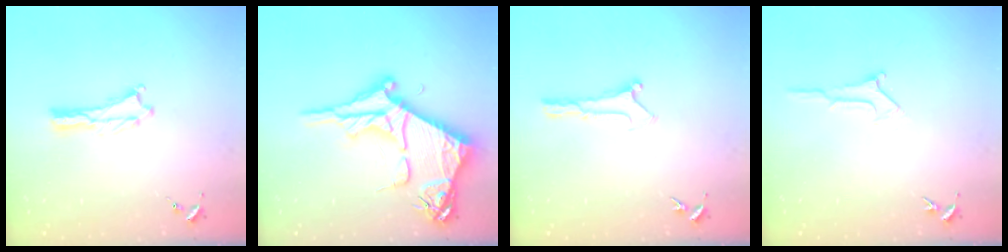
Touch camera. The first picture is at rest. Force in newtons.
{"total": 10.4, "press": 10.4, "slide": 0.9}
{"total": 0.0}
{"total": 1.0, "press": 1.0, "slide": 0.0}